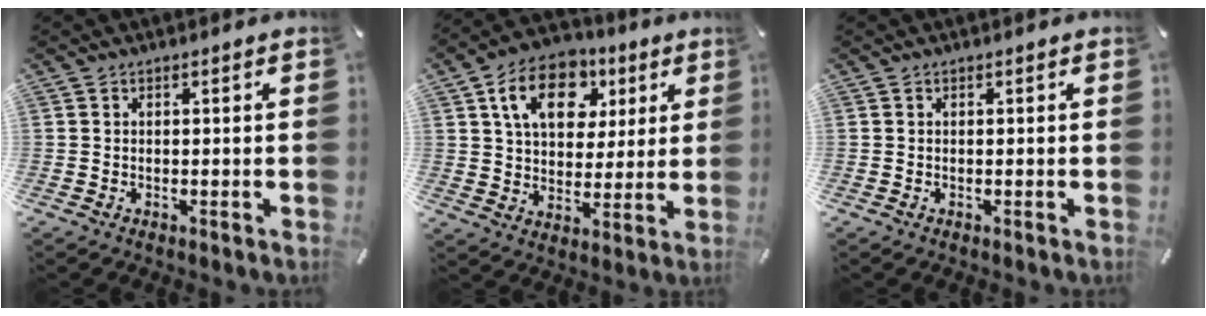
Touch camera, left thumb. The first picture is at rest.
{"total": 14.4, "force": [6.1, 10.2, 8.1], "torque": [-0.130, -0.009, 0.111]}
{"total": 0.0}